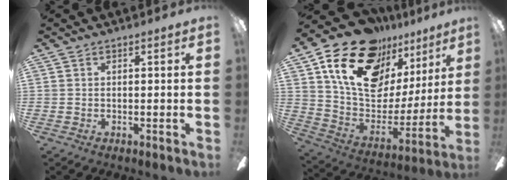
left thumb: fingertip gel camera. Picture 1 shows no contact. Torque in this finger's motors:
{"motor_torque": [2.41, 2.42, 1.38, -1.38, 0.21]}